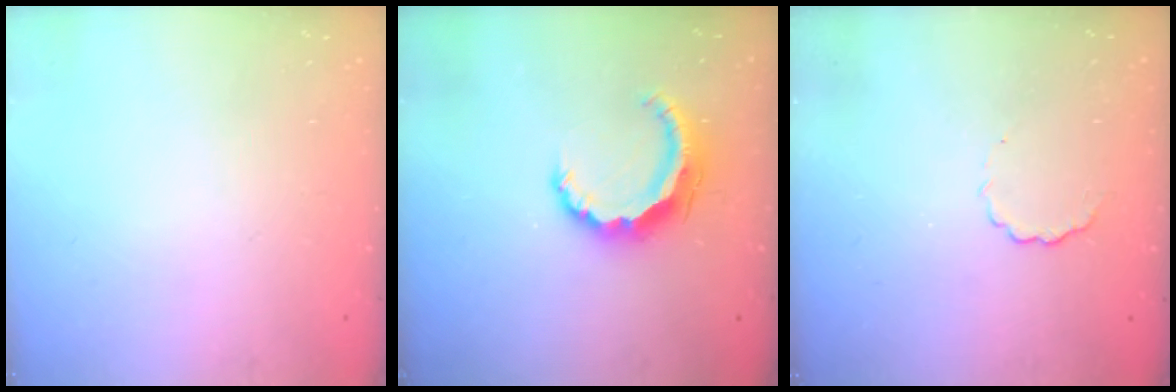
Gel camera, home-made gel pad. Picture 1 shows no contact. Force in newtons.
{"total": 7.9, "press": 7.9, "slide": 0.8}
{"total": 4.2, "press": 4.1, "slide": 0.9}